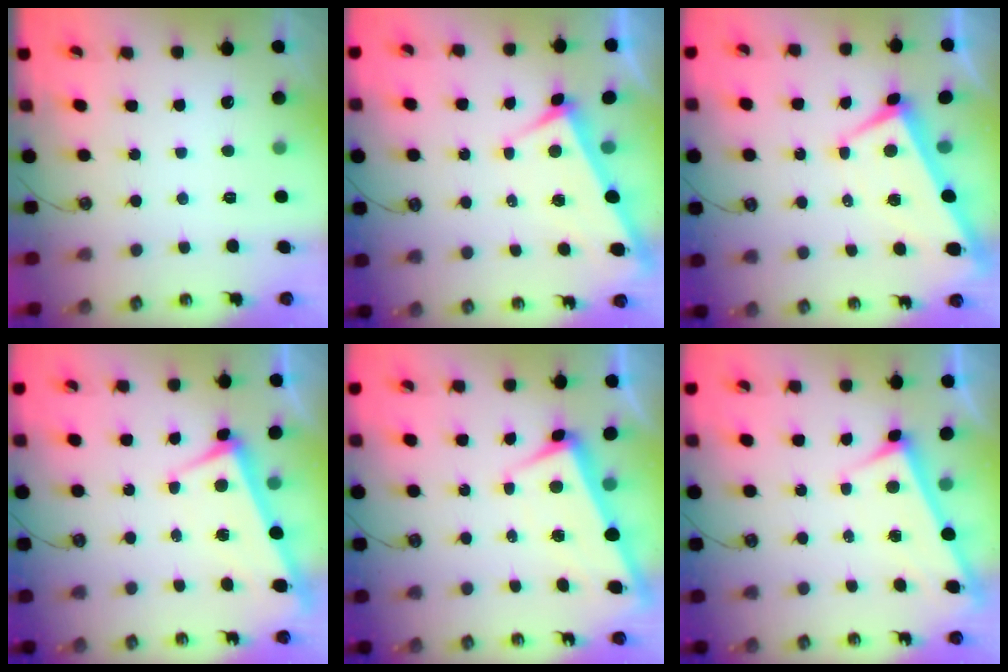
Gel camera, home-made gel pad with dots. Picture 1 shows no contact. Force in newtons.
{"total": 4.0, "press": 4.0, "slide": 0.2}
{"total": 0.9, "press": 0.4, "slide": 0.8}
{"total": 3.9, "press": 3.9, "slide": 0.6}
{"total": 1.2, "press": 1.1, "slide": 0.5}
{"total": 3.1, "press": 3.1, "slide": 0.1}